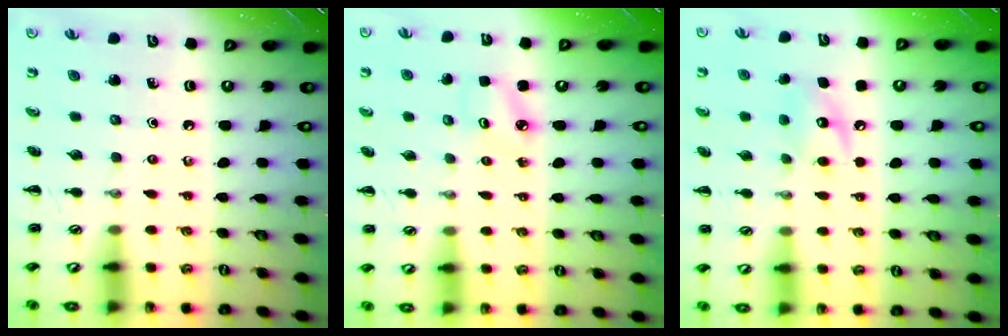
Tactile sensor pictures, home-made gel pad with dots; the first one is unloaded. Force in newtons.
{"total": 2.6, "press": 2.5, "slide": 0.6}
{"total": 8.2, "press": 8.1, "slide": 1.1}